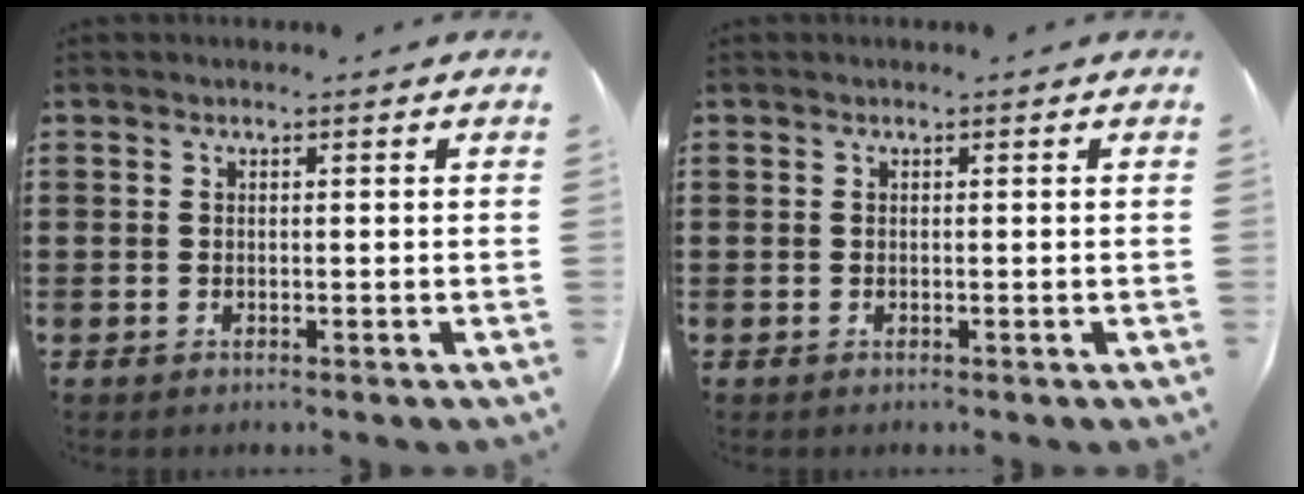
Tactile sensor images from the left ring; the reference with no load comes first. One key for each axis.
{"total": 0.0}